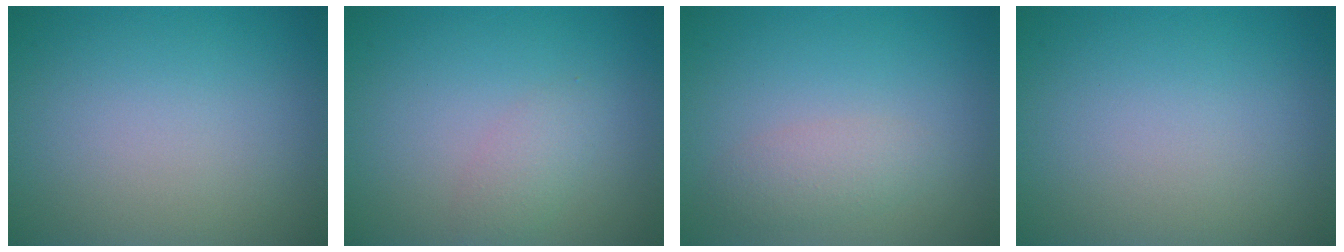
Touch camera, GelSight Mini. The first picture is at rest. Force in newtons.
{"total": 1.5, "press": 1.5, "slide": 0.1}
{"total": 2.0, "press": 2.0, "slide": 0.1}
{"total": 0.0}